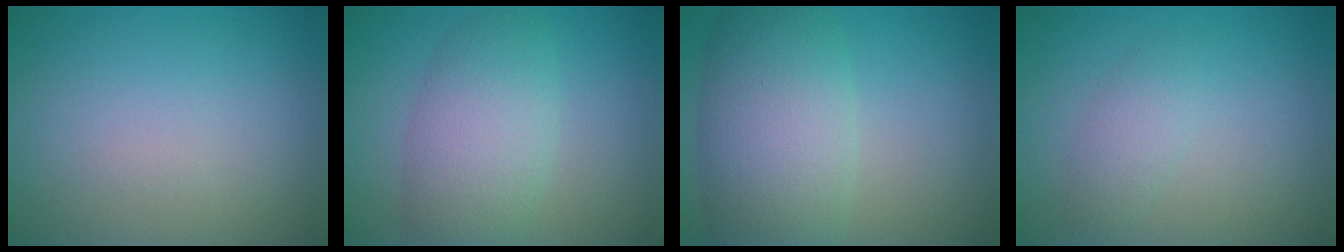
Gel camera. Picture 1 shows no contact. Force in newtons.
{"total": 5.5, "press": 5.5, "slide": 0.3}
{"total": 8.1, "press": 8.1, "slide": 0.5}
{"total": 1.7, "press": 1.7, "slide": 0.0}